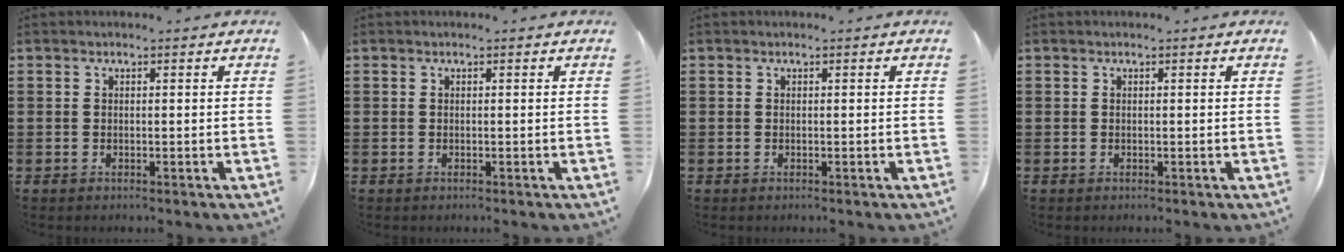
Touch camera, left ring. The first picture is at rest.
{"total": 0.0}
{"total": 0.0}
{"total": 0.0}